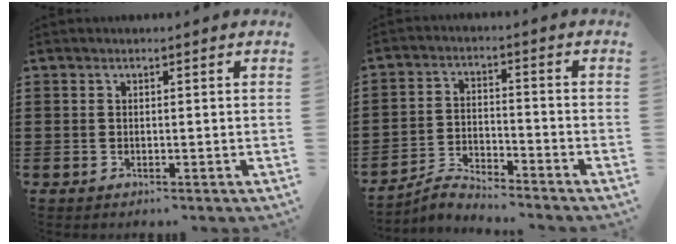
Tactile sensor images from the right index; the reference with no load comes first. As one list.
[{"total": 3.8, "force": [-3.7, 0.2, 0.4], "torque": [-0.014, 0.005, -0.078]}]